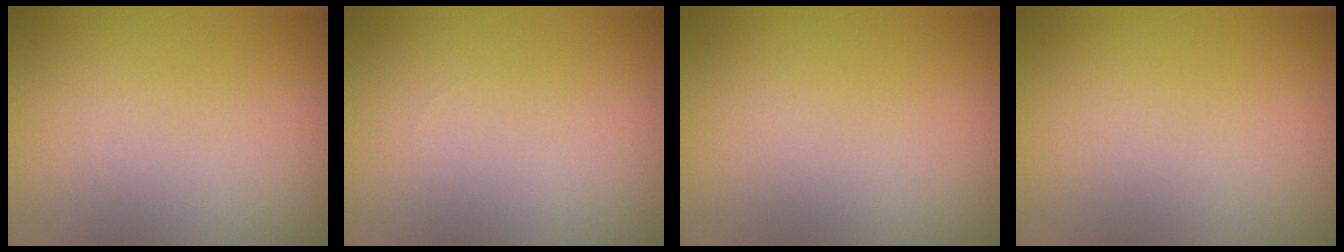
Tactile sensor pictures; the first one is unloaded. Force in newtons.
{"total": 0.0}
{"total": 0.0}
{"total": 0.0}